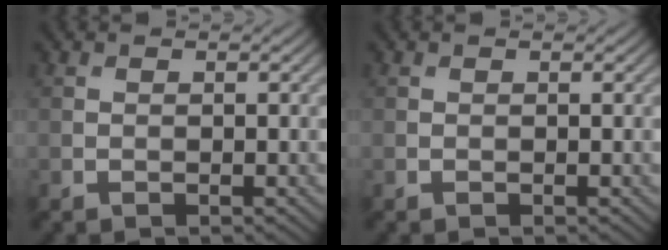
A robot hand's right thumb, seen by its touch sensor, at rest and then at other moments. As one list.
[{"total": 0.0}]